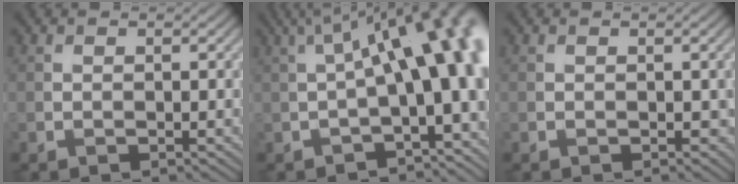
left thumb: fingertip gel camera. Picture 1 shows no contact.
{"total": 13.0, "force": [0.3, 4.4, 12.2], "torque": [-0.160, 0.022, 0.002]}
{"total": 0.5, "force": [-0.2, 0.2, 0.4], "torque": [-0.006, 0.000, 0.001]}